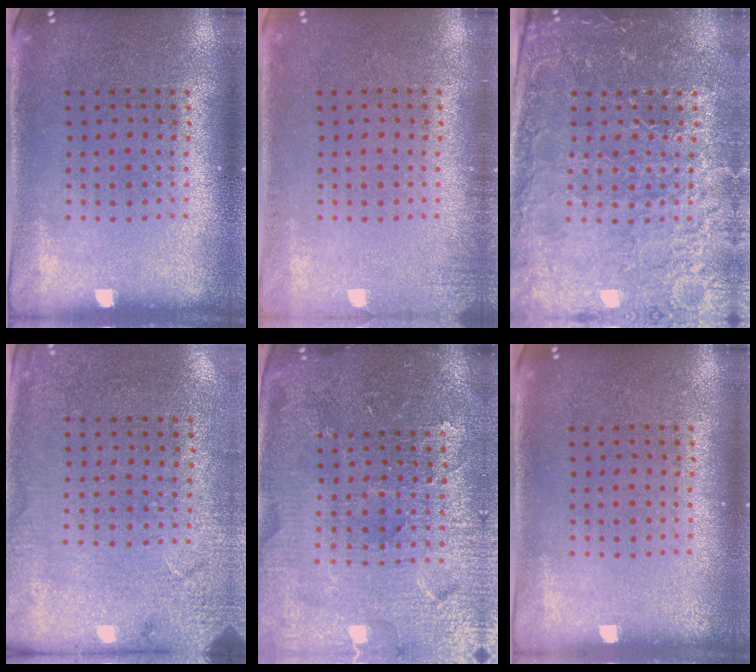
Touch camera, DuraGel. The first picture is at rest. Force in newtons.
{"total": 1.2, "press": 1.2, "slide": 0.2}
{"total": 3.5, "press": 3.4, "slide": 0.8}
{"total": 2.6, "press": 2.2, "slide": 1.3}
{"total": 4.8, "press": 4.5, "slide": 1.6}
{"total": 0.0}